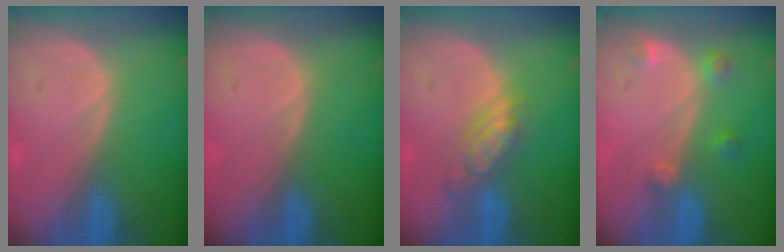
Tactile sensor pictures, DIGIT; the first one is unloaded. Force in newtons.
{"total": 0.0}
{"total": 5.5, "press": 4.7, "slide": 2.7}
{"total": 2.7, "press": 2.6, "slide": 0.4}